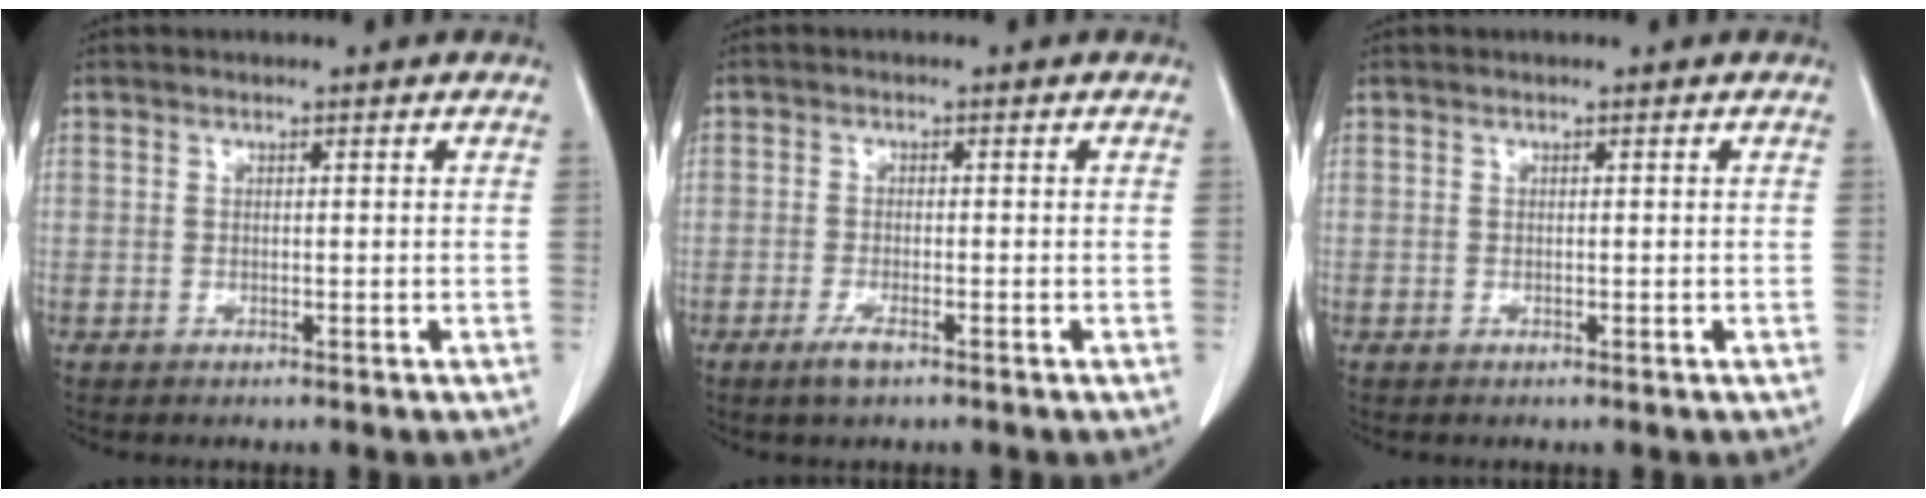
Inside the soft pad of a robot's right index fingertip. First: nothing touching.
{"total": 2.4, "force": [-1.5, 0.5, 1.8], "torque": [-0.036, -0.002, -0.028]}
{"total": 0.0}